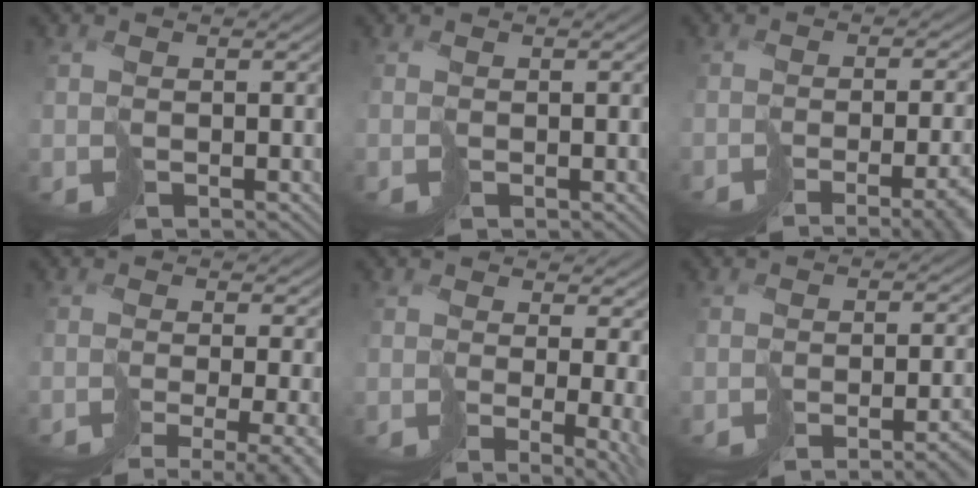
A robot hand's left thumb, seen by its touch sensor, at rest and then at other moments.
{"total": 0.8, "force": [0.0, -0.2, 0.7], "torque": [-0.010, 0.005, -0.001]}
{"total": 8.0, "force": [-4.7, 1.8, 6.2], "torque": [-0.062, -0.020, -0.039]}
{"total": 6.8, "force": [-4.7, 1.4, 4.7], "torque": [-0.058, -0.011, -0.035]}
{"total": 7.3, "force": [0.2, 2.6, 6.8], "torque": [-0.100, -0.021, 0.032]}
{"total": 6.1, "force": [-4.2, 0.6, 4.3], "torque": [-0.038, -0.012, -0.050]}